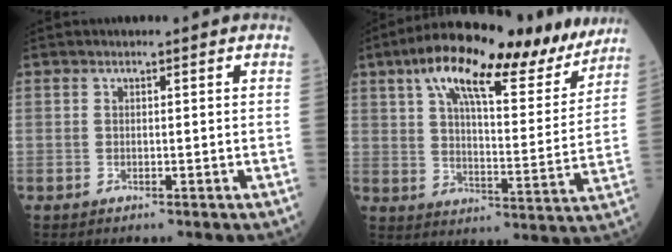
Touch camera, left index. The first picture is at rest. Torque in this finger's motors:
{"motor_torque": [1.04, -1.10, 0.17, 0.00]}